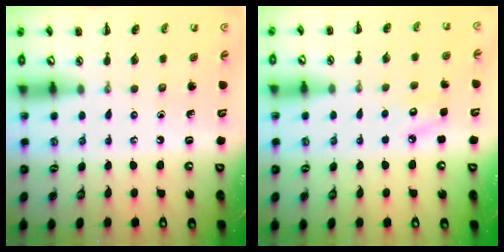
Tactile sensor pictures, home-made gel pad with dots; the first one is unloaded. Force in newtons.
{"total": 6.9, "press": 6.6, "slide": 1.8}